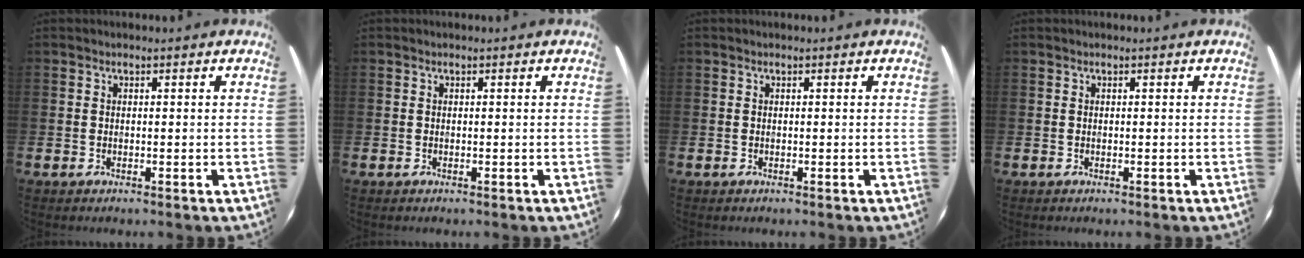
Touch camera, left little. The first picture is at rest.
{"total": 0.0}
{"total": 0.0}
{"total": 0.0}